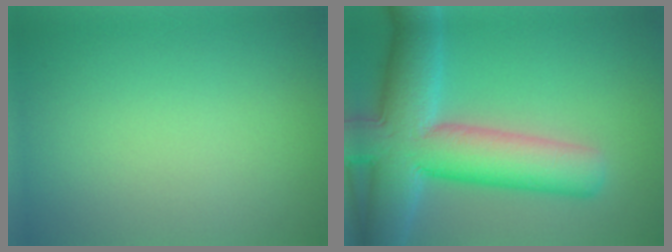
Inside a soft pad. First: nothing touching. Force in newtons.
{"total": 11.8, "press": 11.8, "slide": 0.7}